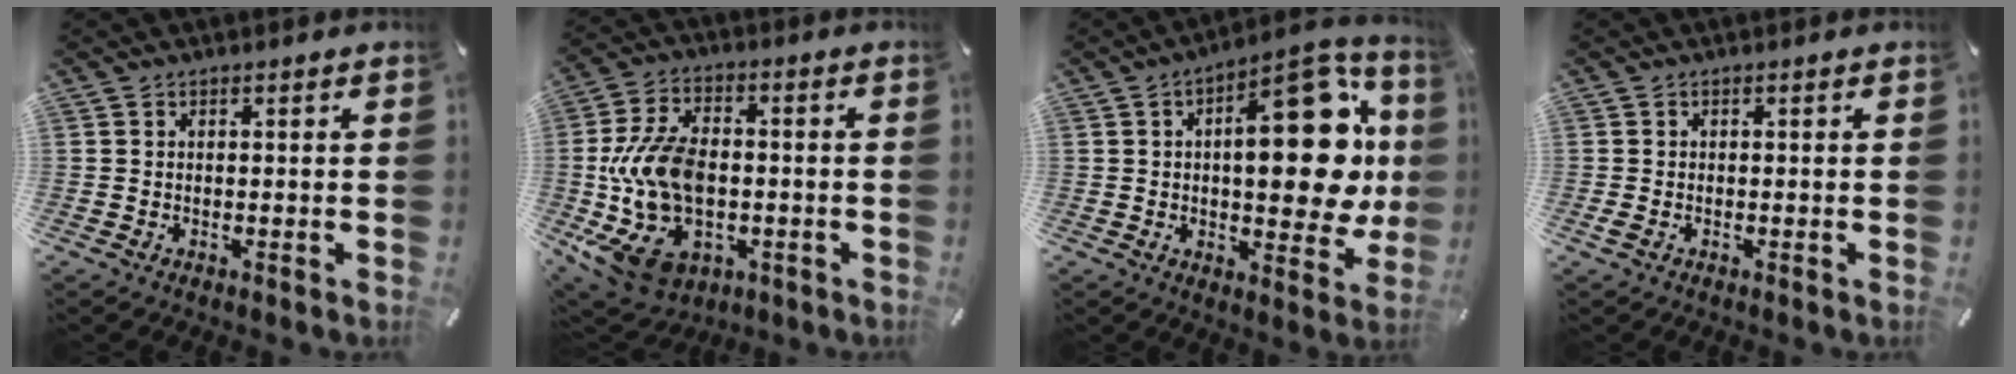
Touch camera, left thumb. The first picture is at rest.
{"total": 18.5, "force": [-2.7, 13.2, 12.7], "torque": [-0.258, 0.009, -0.030]}
{"total": 23.9, "force": [4.5, 10.8, 20.8], "torque": [-0.271, -0.030, 0.071]}
{"total": 0.8, "force": [-0.3, 0.5, 0.5], "torque": [-0.009, -0.002, -0.005]}